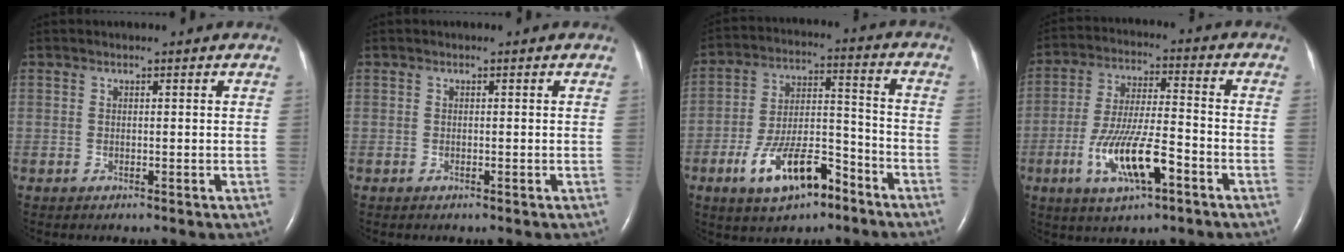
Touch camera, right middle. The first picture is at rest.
{"total": 0.0}
{"total": 12.5, "force": [-7.3, 4.7, 9.1], "torque": [-0.173, 0.012, -0.122]}
{"total": 11.4, "force": [-4.6, 2.1, 10.2], "torque": [-0.202, -0.008, -0.079]}